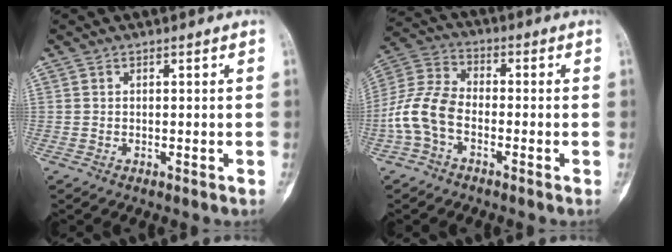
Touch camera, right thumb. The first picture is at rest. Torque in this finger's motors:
{"motor_torque": [0.11, 0.09, 0.45, -0.42, 0.05]}